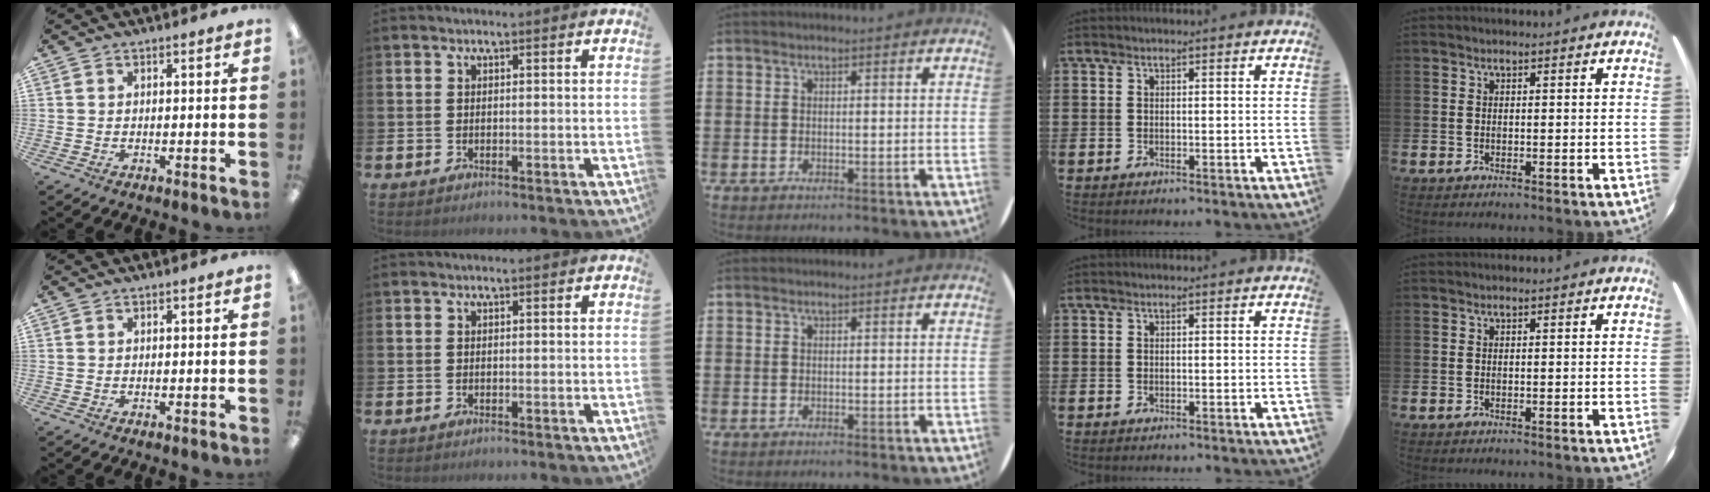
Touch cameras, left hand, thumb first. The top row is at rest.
{}